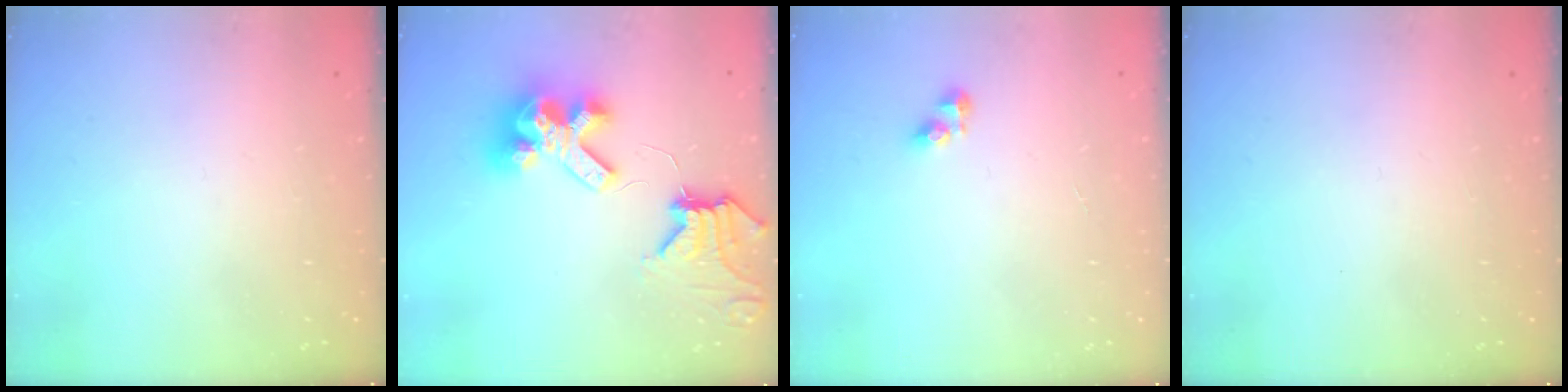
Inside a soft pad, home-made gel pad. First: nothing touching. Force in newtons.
{"total": 13.4, "press": 13.3, "slide": 1.7}
{"total": 4.0, "press": 4.0, "slide": 0.3}
{"total": 0.0}